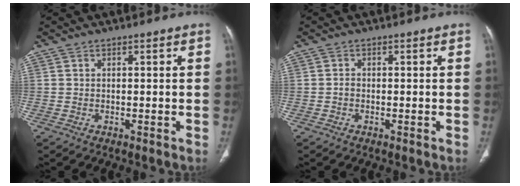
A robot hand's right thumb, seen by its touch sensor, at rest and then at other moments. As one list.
[{"total": 0.7, "force": [-0.3, 0.5, 0.4], "torque": [-0.005, 0.002, -0.009]}]